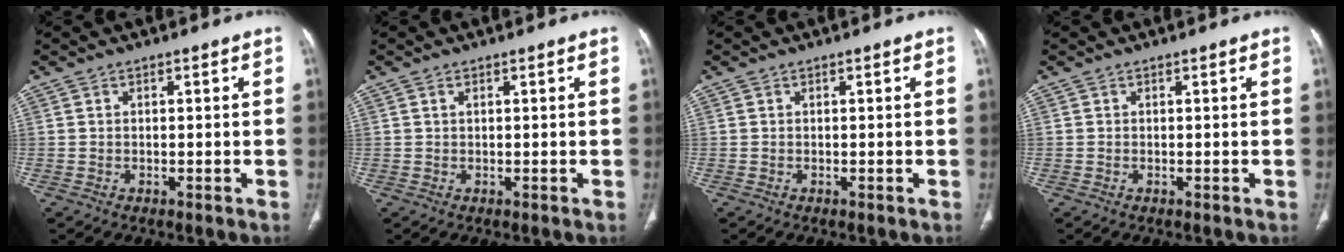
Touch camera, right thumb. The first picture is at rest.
{"total": 0.5, "force": [0.3, 0.3, 0.3], "torque": [-0.009, 0.002, 0.007]}
{"total": 0.0}
{"total": 0.0}